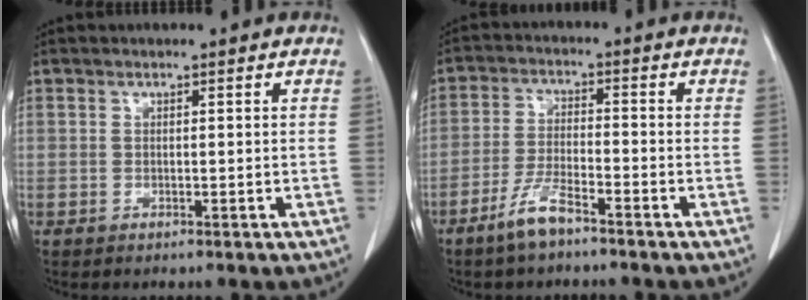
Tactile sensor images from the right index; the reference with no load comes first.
{"total": 5.7, "force": [-4.2, 0.9, 3.6], "torque": [-0.082, -0.005, -0.084]}